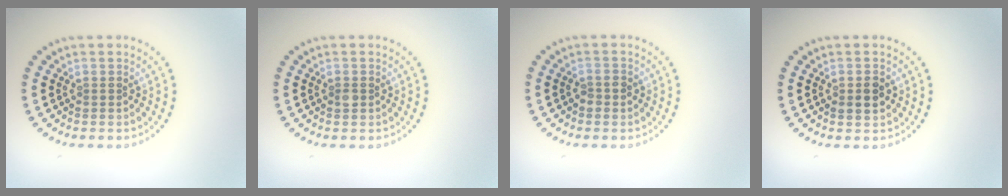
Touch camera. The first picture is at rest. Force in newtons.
{"total": 1.0, "press": 1.0, "slide": 0.2}
{"total": 1.3, "press": 1.3, "slide": 0.3}
{"total": 1.8, "press": 1.8, "slide": 0.1}